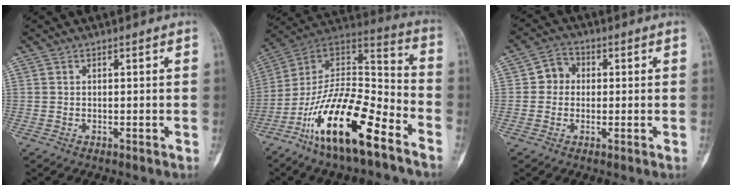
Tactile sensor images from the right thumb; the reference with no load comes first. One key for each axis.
{"total": 21.5, "fx": -12.4, "fy": 6.5, "fz": 16.3, "tx": -0.311, "ty": 0.077, "tz": -0.222}
{"total": 4.4, "fx": 0.2, "fy": 4.0, "fz": 1.8, "tx": -0.007, "ty": 0.010, "tz": -0.007}